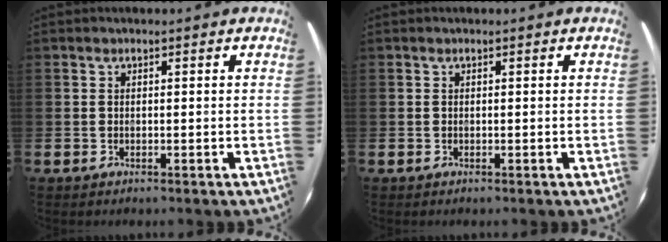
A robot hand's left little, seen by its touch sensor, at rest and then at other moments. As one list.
[{"total": 0.0}]